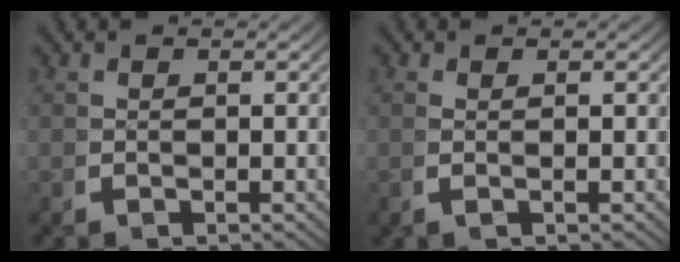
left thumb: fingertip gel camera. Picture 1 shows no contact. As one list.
[{"total": 0.9, "force": [0.0, -0.7, 0.6], "torque": [-0.019, 0.002, -0.001]}]